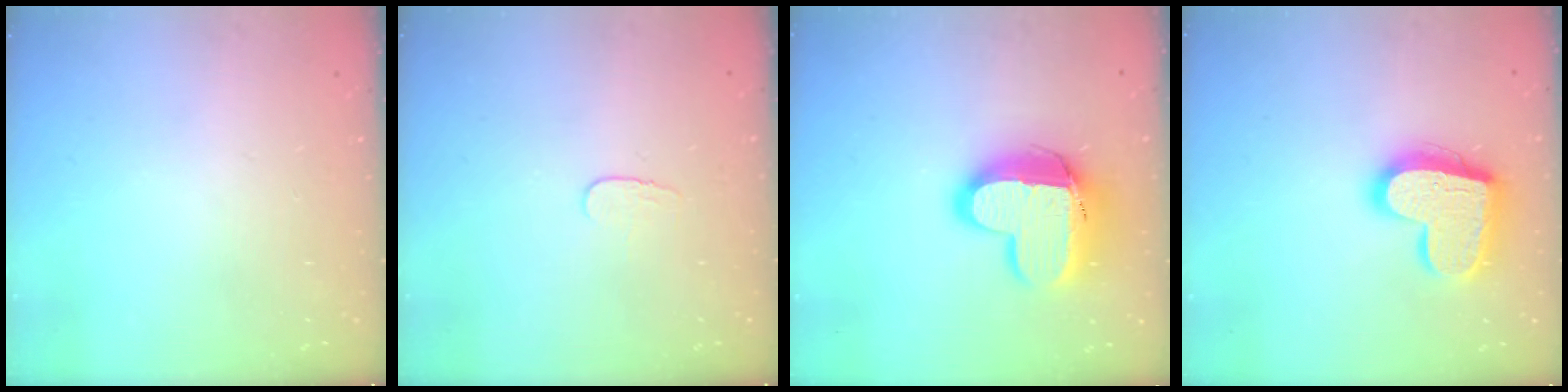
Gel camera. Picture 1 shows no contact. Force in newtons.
{"total": 3.7, "press": 3.7, "slide": 0.4}
{"total": 15.3, "press": 15.2, "slide": 1.2}
{"total": 18.0, "press": 17.9, "slide": 1.6}